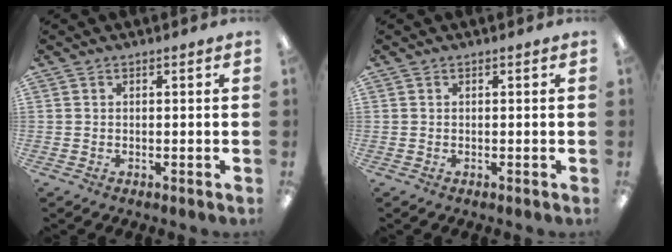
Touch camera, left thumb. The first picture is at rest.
{"total": 0.0}